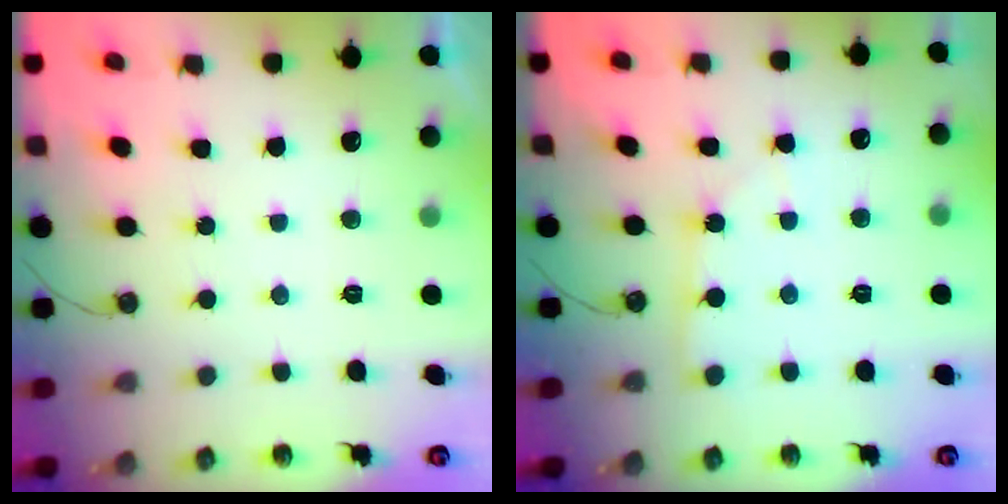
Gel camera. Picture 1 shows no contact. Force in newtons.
{"total": 3.2, "press": 3.2, "slide": 0.5}